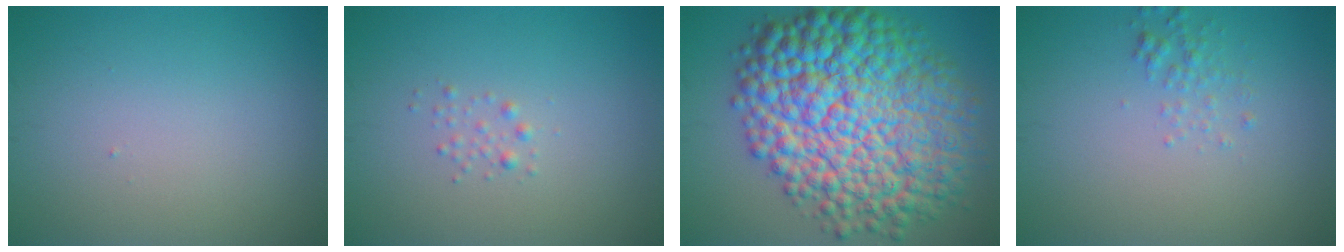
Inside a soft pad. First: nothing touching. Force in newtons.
{"total": 0.8, "press": 0.8, "slide": 0.1}
{"total": 16.1, "press": 16.1, "slide": 0.1}
{"total": 1.3, "press": 1.3, "slide": 0.0}